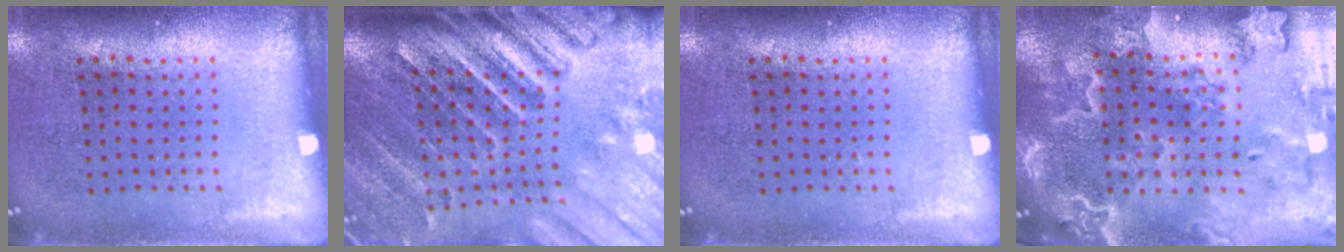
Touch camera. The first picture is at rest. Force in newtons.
{"total": 4.2, "press": 3.6, "slide": 2.3}
{"total": 0.0}
{"total": 3.8, "press": 3.3, "slide": 2.0}